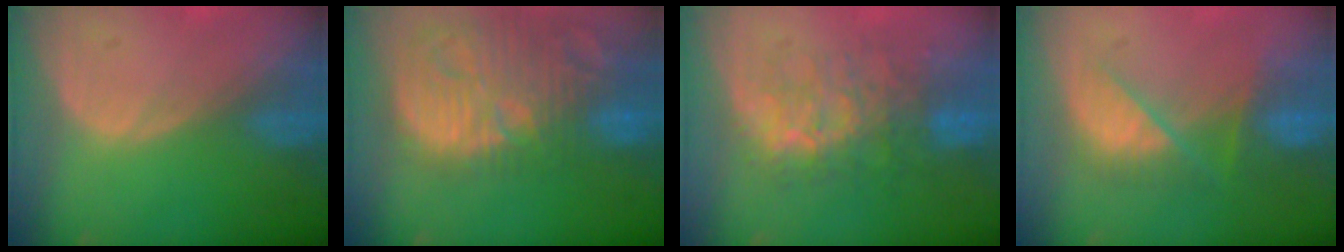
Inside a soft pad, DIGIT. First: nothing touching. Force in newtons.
{"total": 15.2, "press": 13.2, "slide": 7.4}
{"total": 8.9, "press": 8.5, "slide": 2.8}
{"total": 7.8, "press": 7.2, "slide": 2.8}